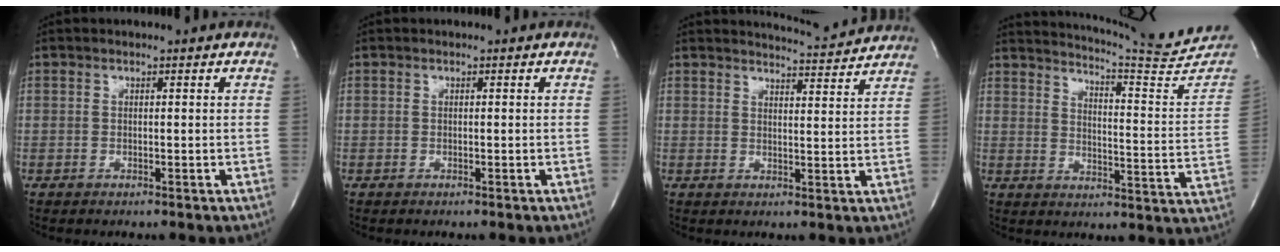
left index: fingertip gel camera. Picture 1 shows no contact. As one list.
[{"total": 0.0}, {"total": 6.6, "force": [6.5, -0.7, 0.1], "torque": [-0.016, -0.013, 0.081]}, {"total": 18.4, "force": [17.5, -1.2, 5.5], "torque": [-0.095, -0.106, 0.214]}]